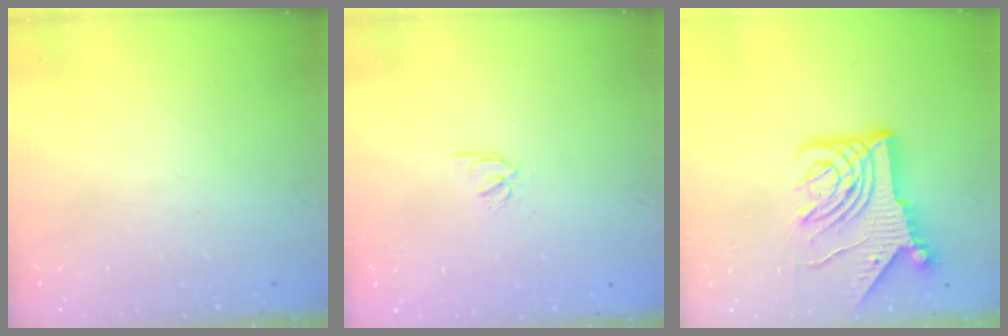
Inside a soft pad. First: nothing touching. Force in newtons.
{"total": 2.1, "press": 2.1, "slide": 0.1}
{"total": 16.1, "press": 16.0, "slide": 1.8}